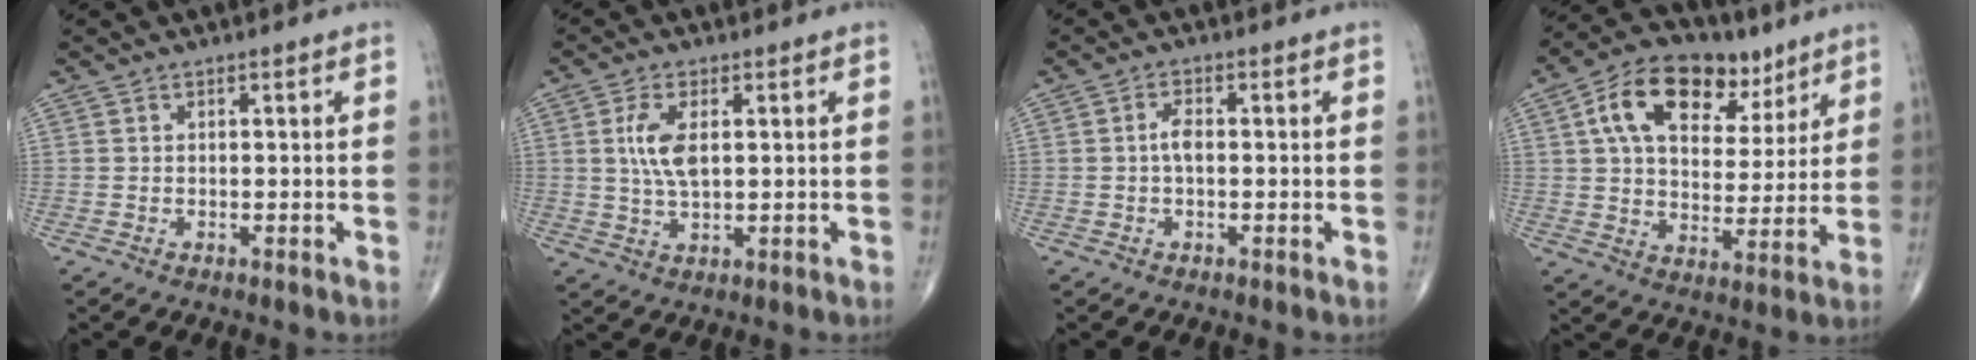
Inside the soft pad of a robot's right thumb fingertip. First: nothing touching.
{"total": 6.4, "force": [1.3, 2.8, 5.6], "torque": [-0.118, -0.005, 0.027]}
{"total": 2.4, "force": [-0.2, 1.1, 2.1], "torque": [-0.041, 0.006, -0.007]}
{"total": 18.0, "force": [8.3, 10.9, 11.6], "torque": [-0.159, -0.007, 0.138]}